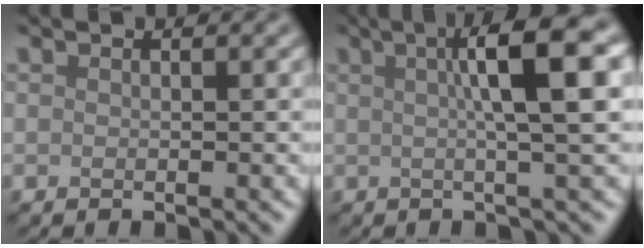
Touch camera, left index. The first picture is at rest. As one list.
[{"total": 7.7, "force": [1.8, 1.2, 7.4], "torque": [-0.090, 0.022, 0.023]}]